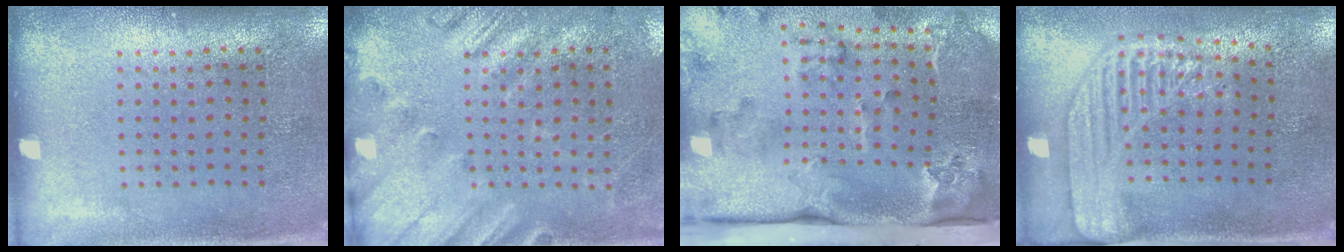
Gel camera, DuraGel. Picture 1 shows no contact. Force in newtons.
{"total": 2.6, "press": 1.9, "slide": 1.7}
{"total": 3.9, "press": 2.6, "slide": 2.9}
{"total": 2.2, "press": 1.8, "slide": 1.3}